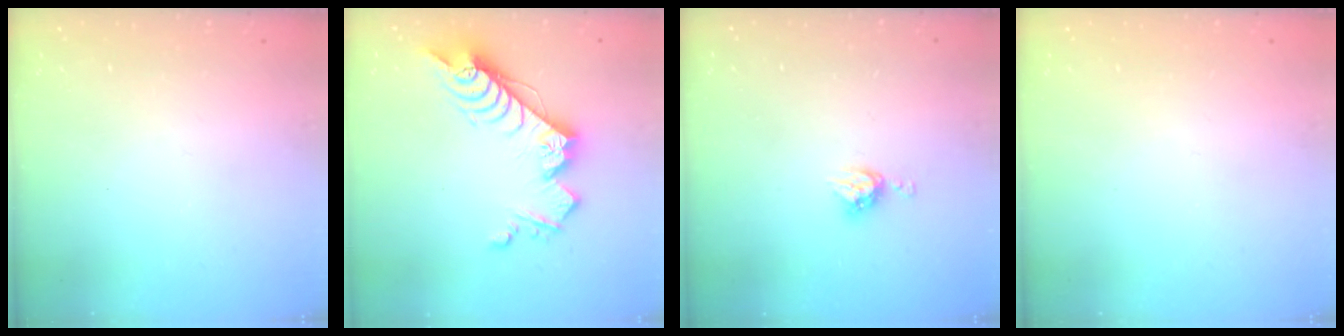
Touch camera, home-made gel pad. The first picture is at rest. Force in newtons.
{"total": 14.6, "press": 14.5, "slide": 1.0}
{"total": 5.0, "press": 4.9, "slide": 0.3}
{"total": 0.0}